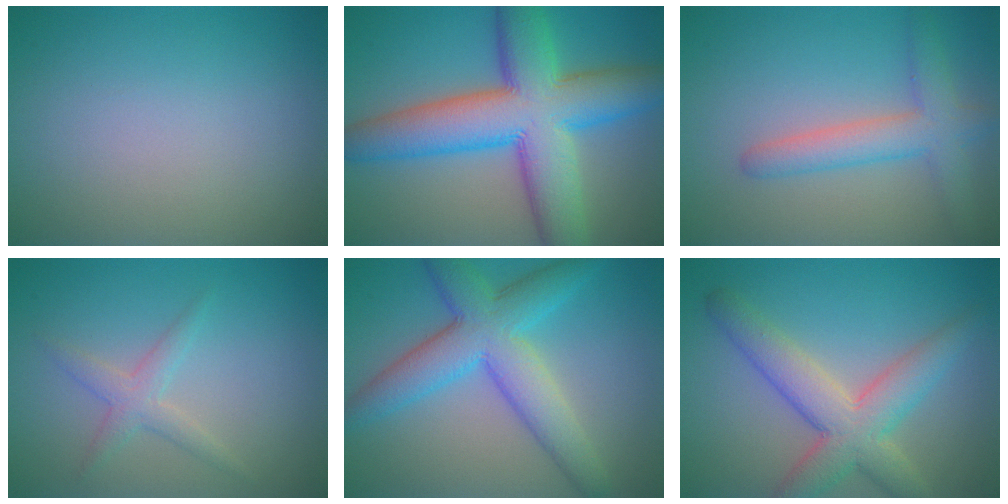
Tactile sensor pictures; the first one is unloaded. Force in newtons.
{"total": 12.3, "press": 12.3, "slide": 0.5}
{"total": 4.0, "press": 4.0, "slide": 0.3}
{"total": 2.1, "press": 2.1, "slide": 0.0}
{"total": 7.3, "press": 7.3, "slide": 0.1}
{"total": 6.2, "press": 6.2, "slide": 0.5}